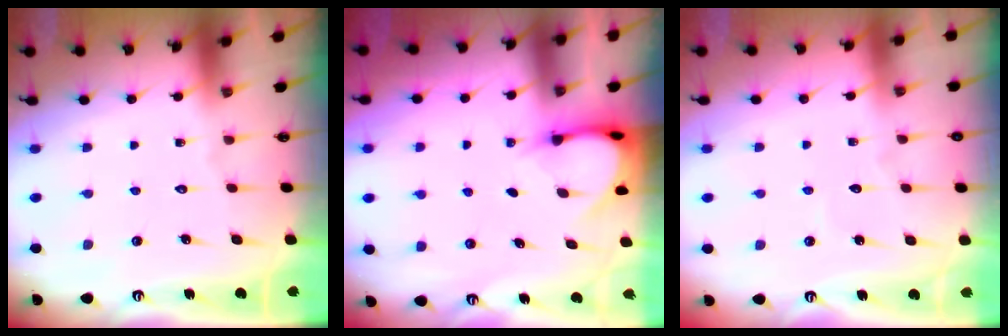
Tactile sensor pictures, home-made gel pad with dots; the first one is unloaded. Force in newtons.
{"total": 3.8, "press": 3.8, "slide": 0.3}
{"total": 2.8, "press": 2.8, "slide": 0.3}